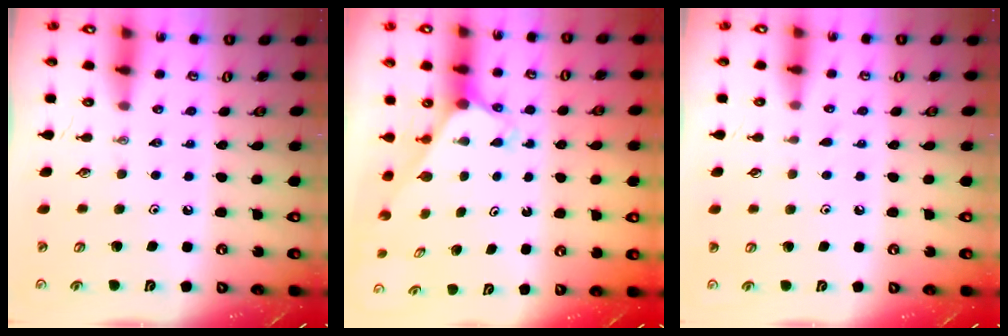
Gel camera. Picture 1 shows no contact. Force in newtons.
{"total": 2.4, "press": 2.4, "slide": 0.2}
{"total": 4.3, "press": 4.2, "slide": 0.5}